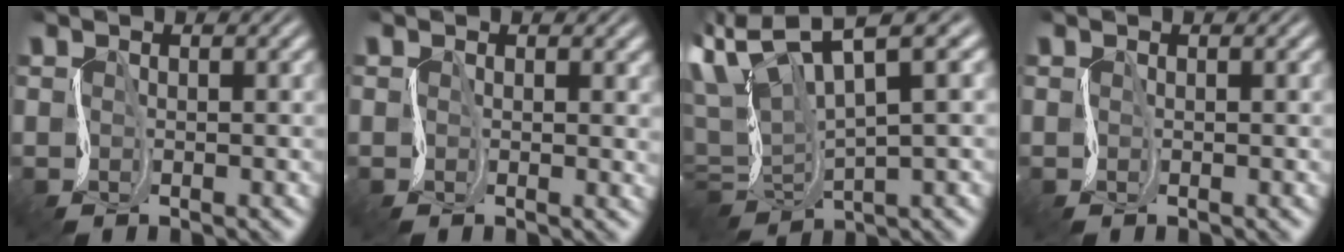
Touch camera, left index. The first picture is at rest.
{"total": 1.4, "force": [0.6, 0.9, 0.9], "torque": [-0.022, -0.002, 0.010]}
{"total": 8.8, "force": [2.0, 2.7, 8.1], "torque": [-0.173, 0.010, 0.037]}
{"total": 0.0}